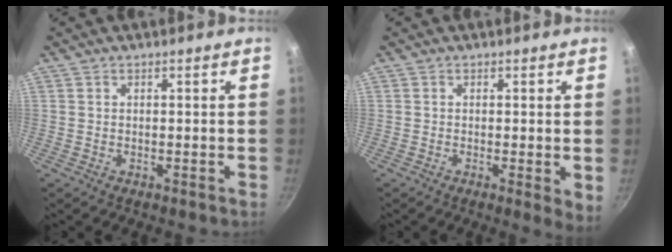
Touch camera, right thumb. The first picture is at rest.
{"total": 3.3, "force": [-0.1, 1.0, 3.1], "torque": [-0.040, -0.012, -0.004]}